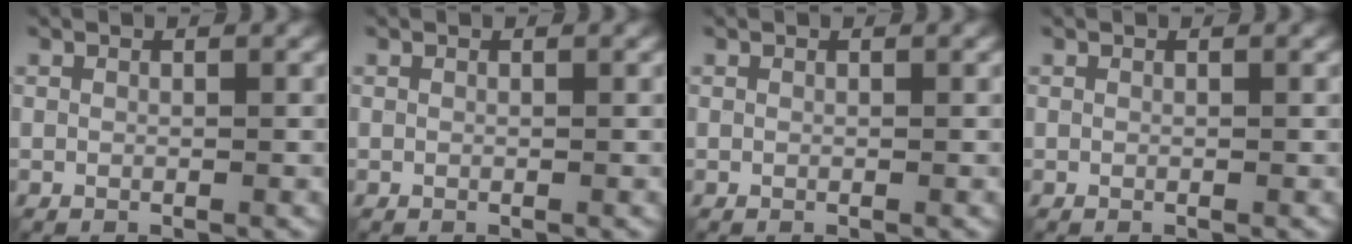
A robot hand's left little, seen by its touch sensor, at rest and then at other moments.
{"total": 0.0}
{"total": 0.0}
{"total": 0.0}